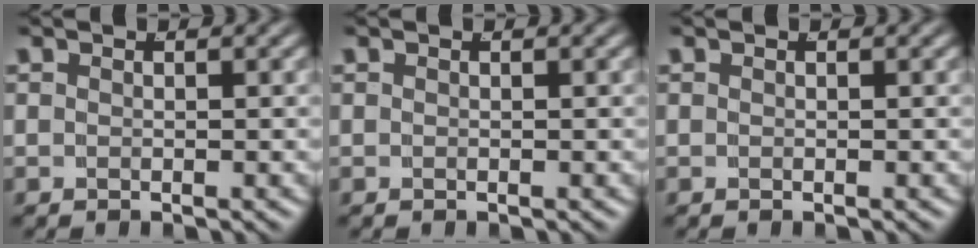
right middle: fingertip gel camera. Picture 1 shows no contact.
{"total": 0.0}
{"total": 0.0}